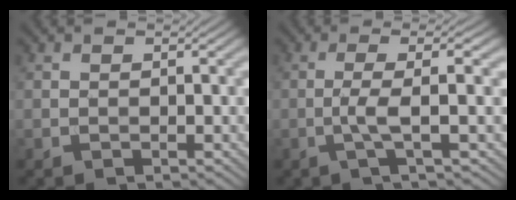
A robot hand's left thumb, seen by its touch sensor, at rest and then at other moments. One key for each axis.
{"total": 4.4, "fx": -0.5, "fy": 0.5, "fz": 4.4, "tx": -0.077, "ty": 0.010, "tz": -0.023}